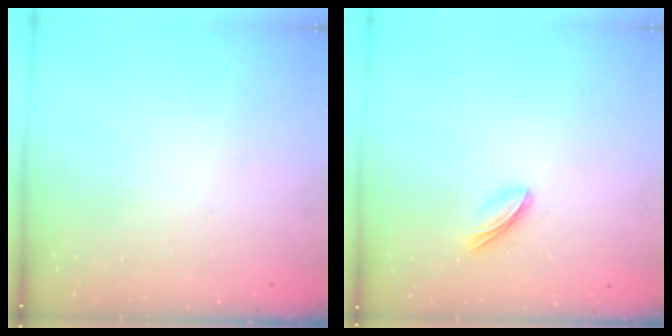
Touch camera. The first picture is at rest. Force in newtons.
{"total": 4.2, "press": 4.2, "slide": 0.0}